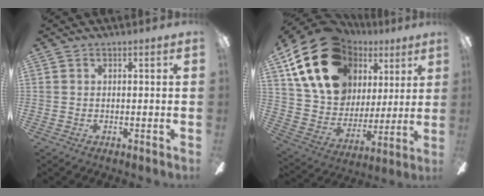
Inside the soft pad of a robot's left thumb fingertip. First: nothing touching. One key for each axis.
{"total": 23.8, "fx": 13.0, "fy": 16.1, "fz": 11.9, "tx": -0.219, "ty": -0.056, "tz": 0.254}